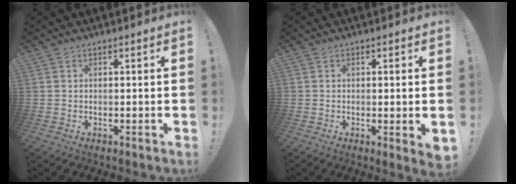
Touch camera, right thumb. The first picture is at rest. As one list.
[{"total": 3.1, "force": [-0.2, 0.0, 3.1], "torque": [-0.040, -0.010, -0.002]}]